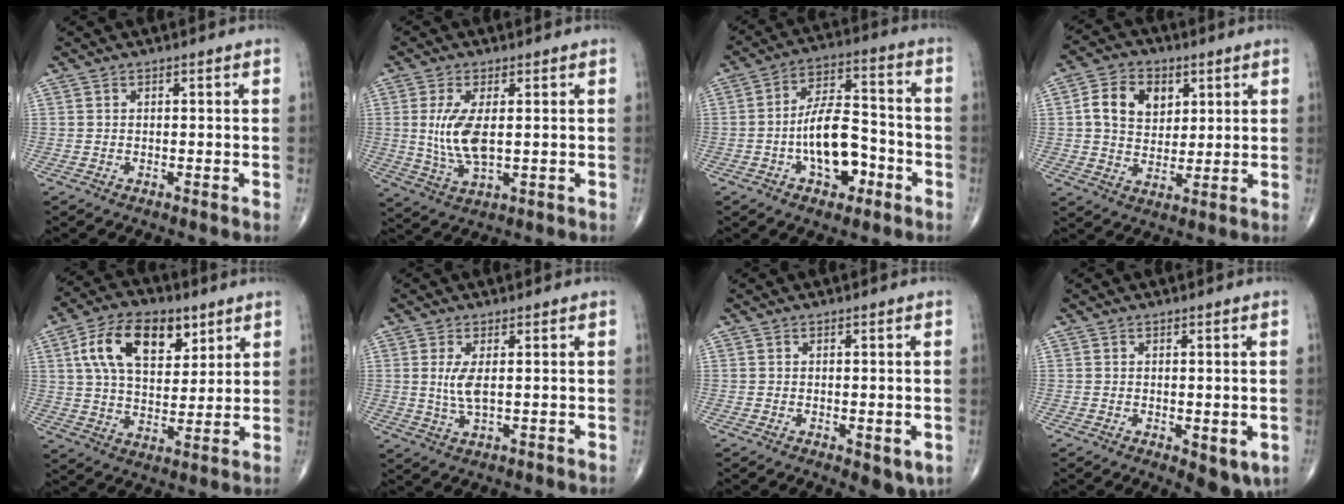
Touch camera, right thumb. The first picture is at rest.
{"total": 8.2, "force": [0.8, 3.4, 7.5], "torque": [-0.164, -0.013, 0.024]}
{"total": 12.4, "force": [-4.0, 6.5, 9.8], "torque": [-0.142, 0.041, -0.070]}
{"total": 10.2, "force": [2.9, 7.6, 6.1], "torque": [-0.077, -0.005, 0.051]}
{"total": 15.7, "force": [6.7, 8.9, 11.1], "torque": [-0.165, -0.014, 0.119]}
{"total": 4.1, "force": [0.7, 1.3, 3.8], "torque": [-0.088, -0.011, 0.020]}
{"total": 4.0, "force": [-1.1, 1.7, 3.4], "torque": [-0.032, -0.005, -0.008]}
{"total": 5.2, "force": [-1.3, 2.3, 4.5], "torque": [-0.045, -0.006, -0.009]}